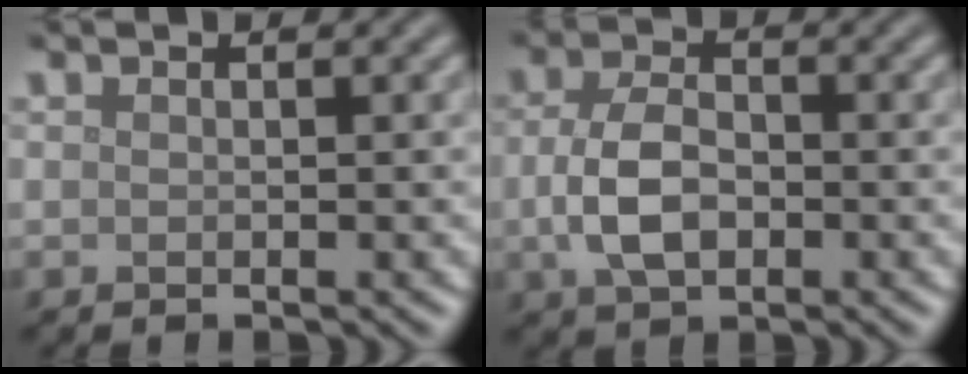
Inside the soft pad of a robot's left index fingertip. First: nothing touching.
{"total": 4.5, "force": [-0.7, 2.8, 3.5], "torque": [-0.077, -0.002, -0.015]}